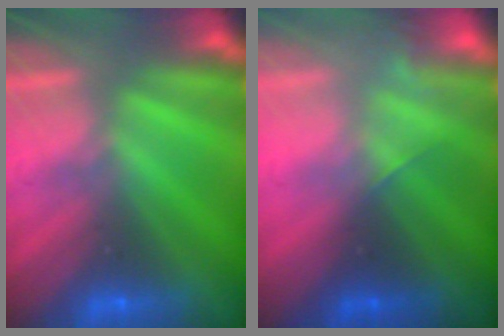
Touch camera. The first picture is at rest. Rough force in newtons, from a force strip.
{"total": 1.8}